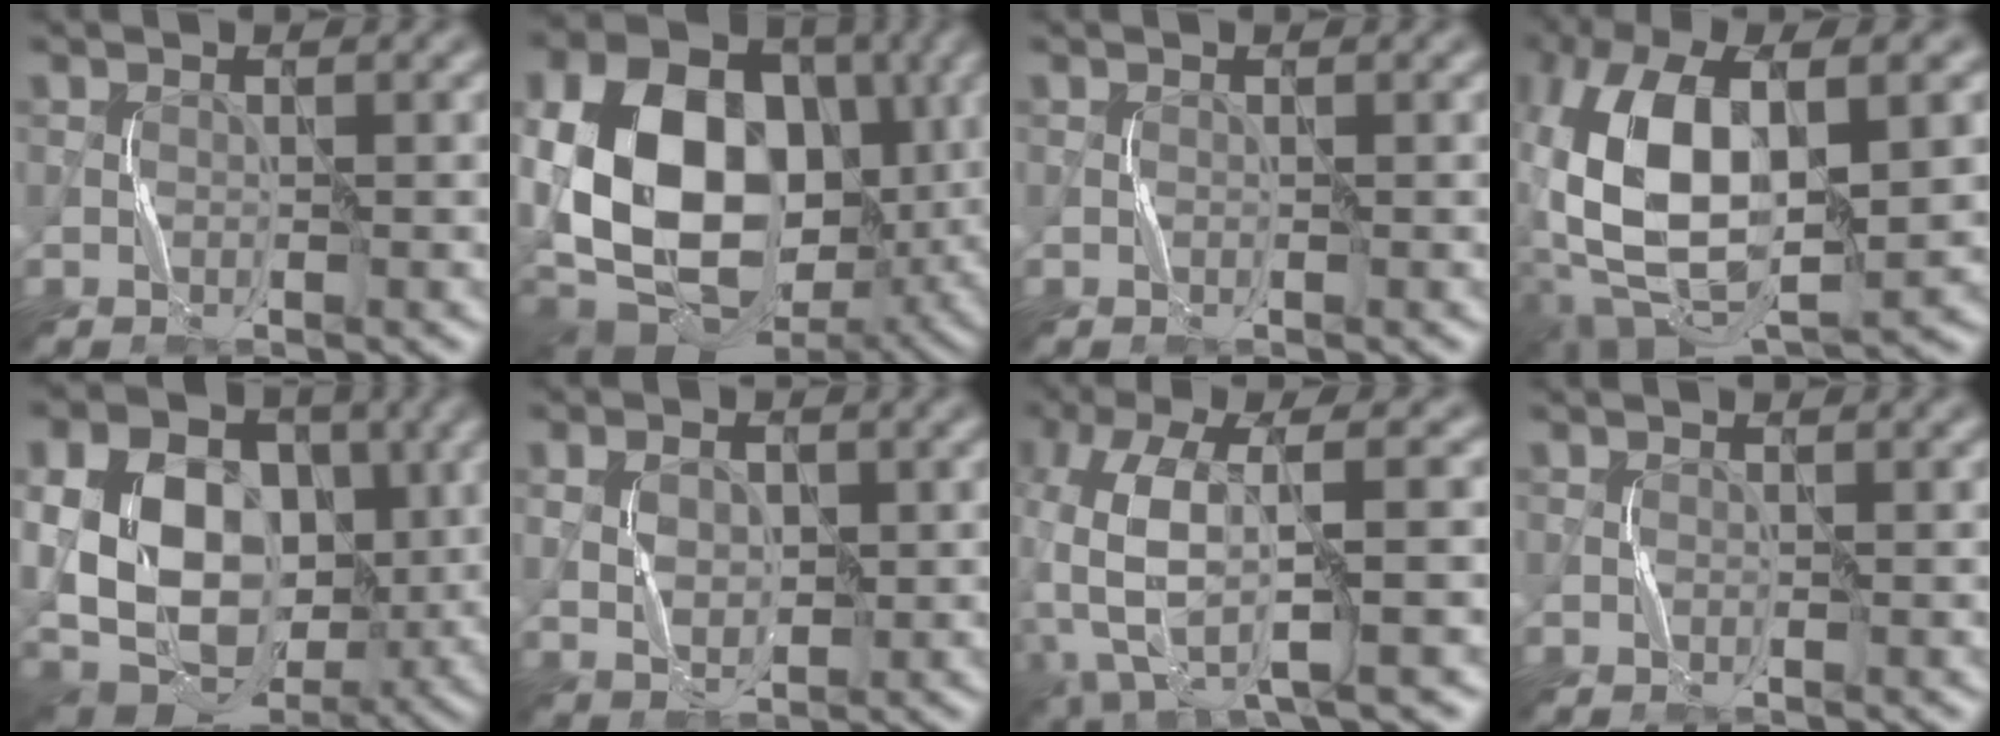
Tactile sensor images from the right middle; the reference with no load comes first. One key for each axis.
{"total": 16.8, "fx": -0.5, "fy": 12.4, "fz": 11.4, "tx": -0.225, "ty": 0.004, "tz": -0.021}
{"total": 0.0}
{"total": 14.4, "fx": -0.1, "fy": 6.9, "fz": 12.6, "tx": -0.269, "ty": 0.003, "tz": -0.008}
{"total": 14.9, "fx": 1.0, "fy": 11.0, "fz": 10.0, "tx": -0.199, "ty": 0.001, "tz": 0.020}
{"total": 3.4, "fx": 0.4, "fy": 2.3, "fz": 2.4, "tx": -0.051, "ty": 0.000, "tz": 0.012}
{"total": 10.1, "fx": -2.3, "fy": 4.3, "fz": 8.9, "tx": -0.201, "ty": -0.007, "tz": -0.038}
{"total": 0.0}